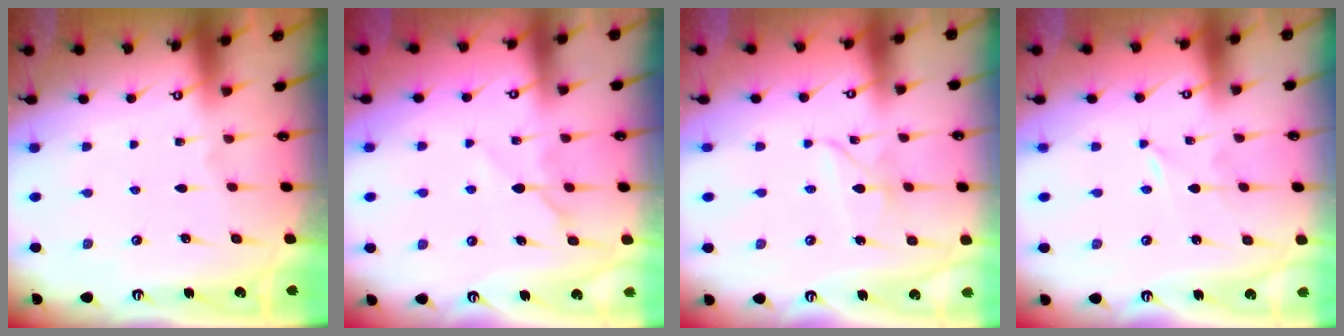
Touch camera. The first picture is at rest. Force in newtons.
{"total": 6.1, "press": 6.1, "slide": 0.6}
{"total": 5.1, "press": 5.1, "slide": 0.1}
{"total": 0.0}